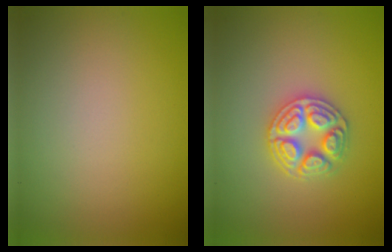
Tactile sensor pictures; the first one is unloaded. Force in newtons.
{"total": 4.4, "press": 4.4, "slide": 0.5}